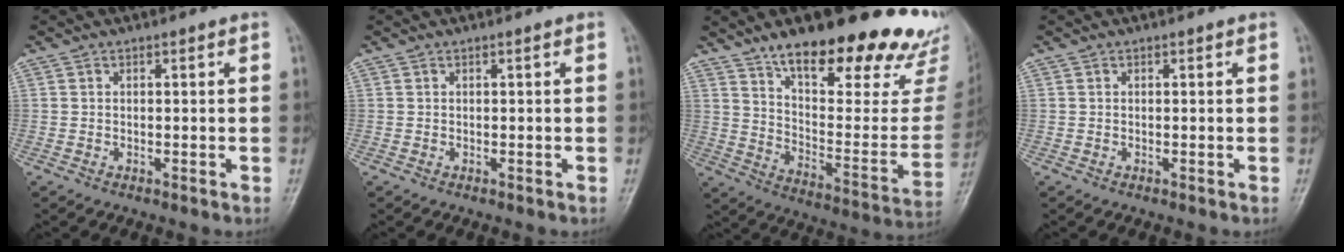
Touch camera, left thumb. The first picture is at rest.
{"total": 0.0}
{"total": 30.9, "force": [21.8, 10.0, 19.5], "torque": [-0.236, -0.090, 0.312]}
{"total": 0.0}